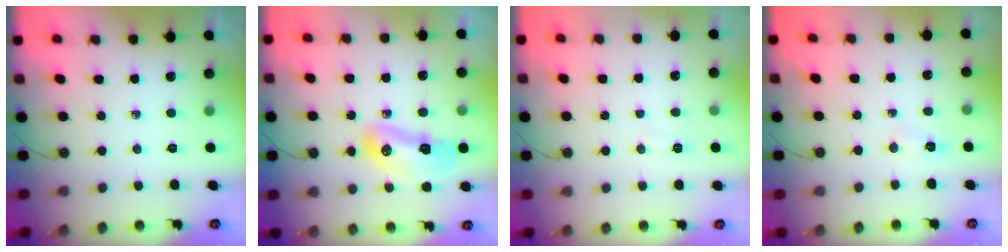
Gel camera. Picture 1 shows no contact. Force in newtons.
{"total": 12.7, "press": 12.6, "slide": 1.5}
{"total": 14.2, "press": 5.3, "slide": 13.2}
{"total": 2.5, "press": 2.4, "slide": 0.4}